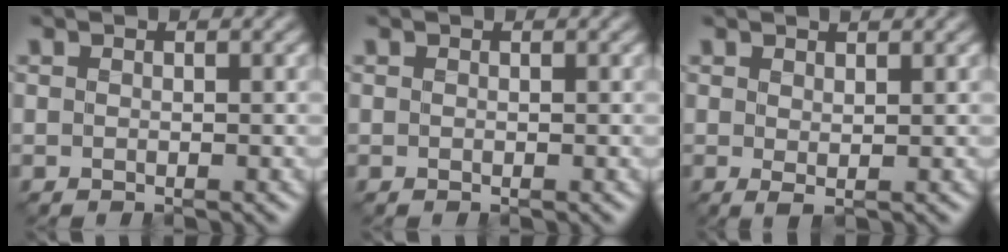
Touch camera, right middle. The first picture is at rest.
{"total": 0.0}
{"total": 1.3, "force": [0.6, 0.2, 1.2], "torque": [-0.023, -0.008, 0.010]}